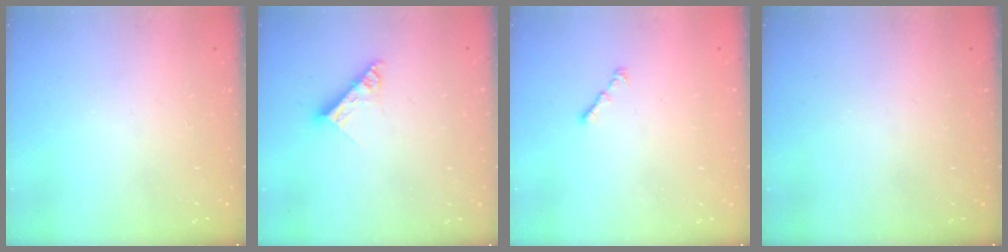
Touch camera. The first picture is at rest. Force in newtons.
{"total": 8.6, "press": 8.6, "slide": 0.8}
{"total": 0.9, "press": 0.8, "slide": 0.5}
{"total": 0.0}